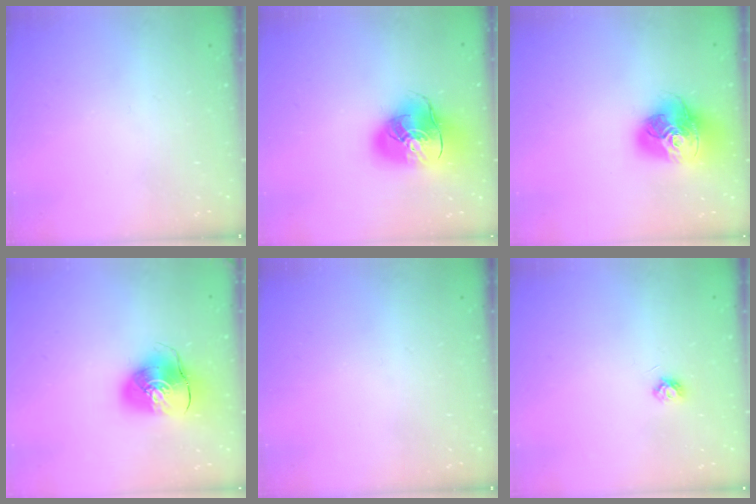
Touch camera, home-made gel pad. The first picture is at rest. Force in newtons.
{"total": 17.1, "press": 16.8, "slide": 2.9}
{"total": 18.8, "press": 18.6, "slide": 2.1}
{"total": 10.8, "press": 10.7, "slide": 1.5}
{"total": 0.0}
{"total": 3.9, "press": 3.9, "slide": 0.6}